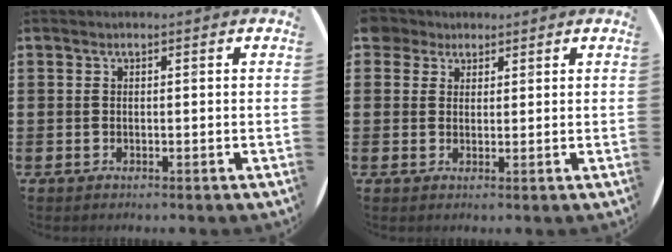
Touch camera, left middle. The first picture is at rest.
{"total": 2.5, "force": [2.0, 1.5, 0.0], "torque": [0.000, 0.003, 0.038]}